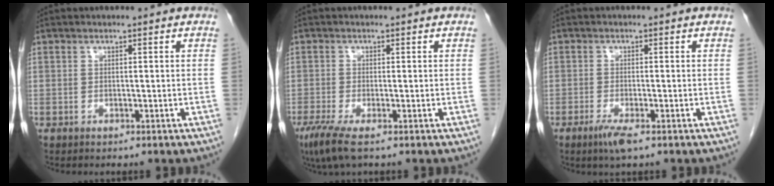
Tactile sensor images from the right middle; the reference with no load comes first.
{"total": 4.1, "force": [-2.3, 0.4, 3.3], "torque": [-0.071, -0.017, -0.045]}
{"total": 3.1, "force": [-1.9, 0.3, 2.4], "torque": [-0.050, -0.008, -0.035]}